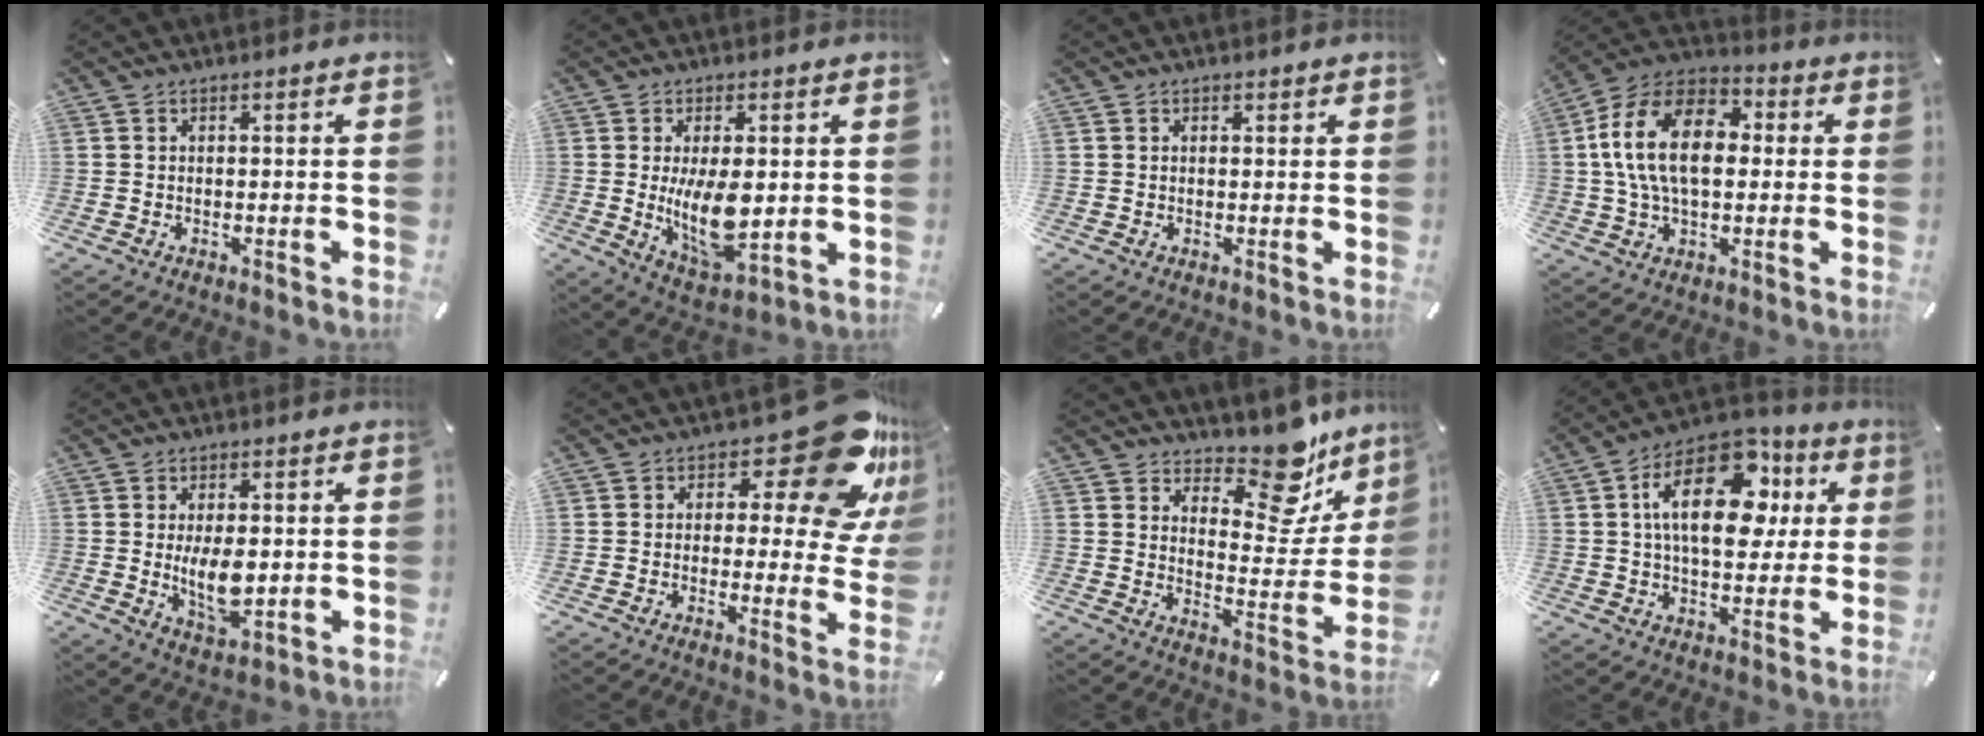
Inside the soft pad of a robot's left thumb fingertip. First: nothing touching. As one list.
[{"total": 12.0, "force": [0.3, 6.0, 10.4], "torque": [-0.177, -0.030, 0.004]}, {"total": 0.9, "force": [0.5, 0.7, 0.2], "torque": [0.005, 0.000, 0.007]}, {"total": 17.5, "force": [1.6, 11.4, 13.2], "torque": [-0.286, 0.013, 0.022]}, {"total": 8.7, "force": [0.3, 4.9, 7.2], "torque": [-0.123, -0.013, 0.000]}, {"total": 19.2, "force": [9.8, 8.6, 14.1], "torque": [-0.173, -0.063, 0.160]}, {"total": 15.1, "force": [12.4, 6.1, 6.2], "torque": [-0.077, -0.111, 0.211]}, {"total": 19.9, "force": [6.0, 11.8, 14.8], "torque": [-0.257, -0.015, 0.097]}]